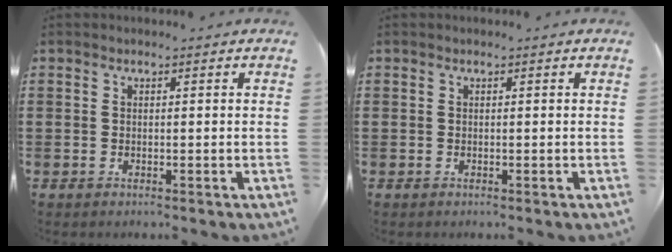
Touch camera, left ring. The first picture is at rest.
{"total": 0.0}